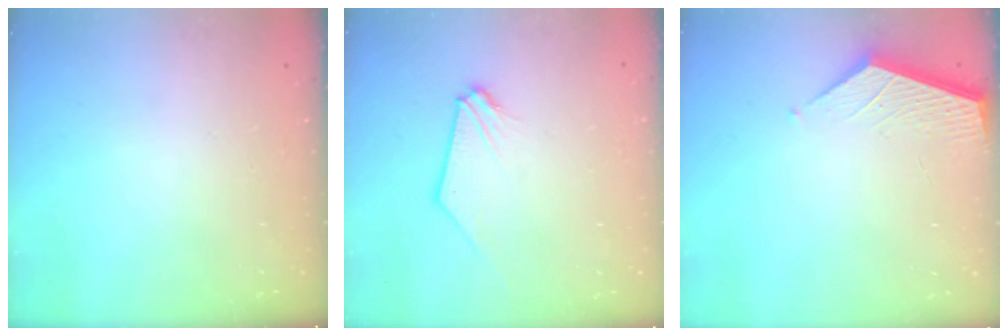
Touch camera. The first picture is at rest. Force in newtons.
{"total": 0.7, "press": 0.7, "slide": 0.1}
{"total": 2.2, "press": 2.2, "slide": 0.2}